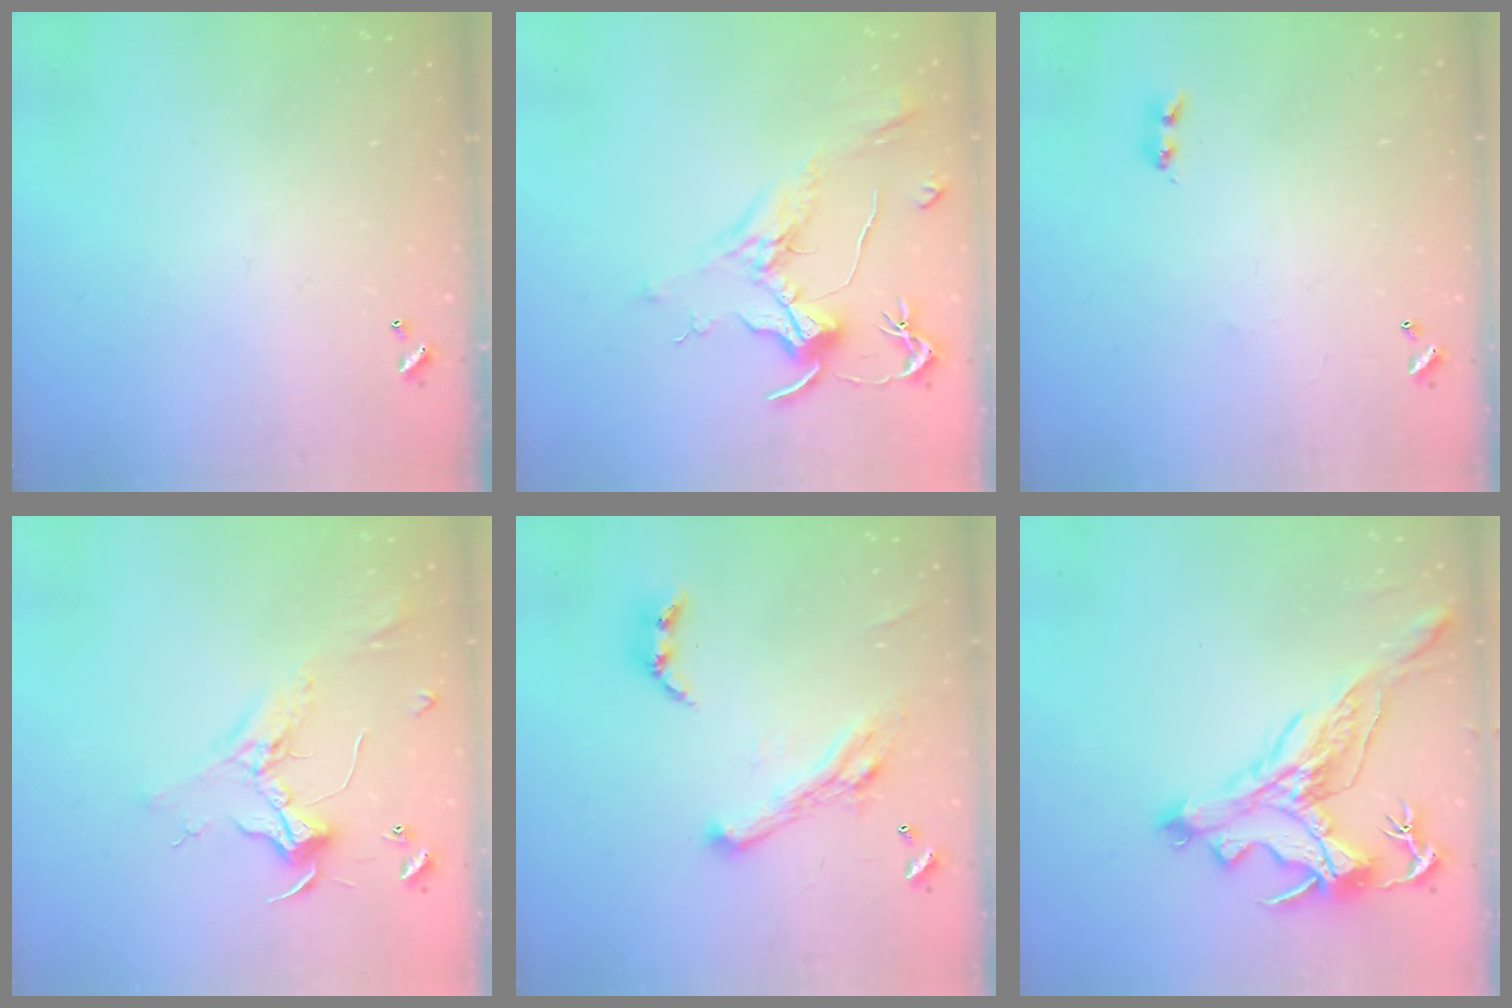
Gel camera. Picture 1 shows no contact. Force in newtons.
{"total": 2.1, "press": 2.0, "slide": 0.8}
{"total": 2.2, "press": 2.1, "slide": 0.6}
{"total": 2.5, "press": 2.3, "slide": 0.8}
{"total": 7.2, "press": 7.1, "slide": 1.1}
{"total": 3.9, "press": 3.5, "slide": 1.6}